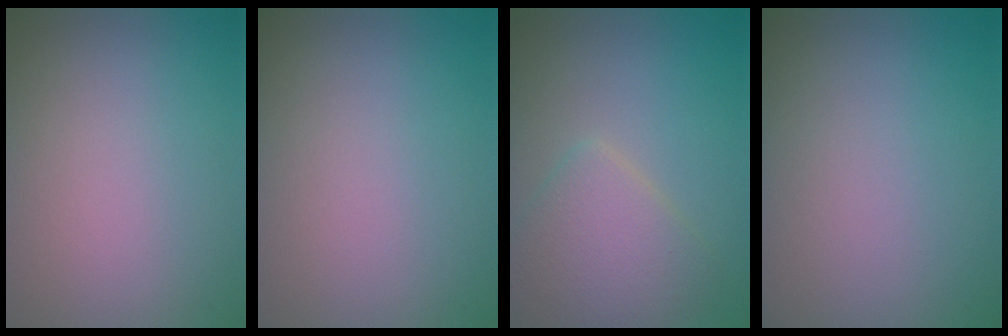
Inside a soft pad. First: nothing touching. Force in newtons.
{"total": 0.0}
{"total": 3.8, "press": 3.8, "slide": 0.1}
{"total": 0.0}